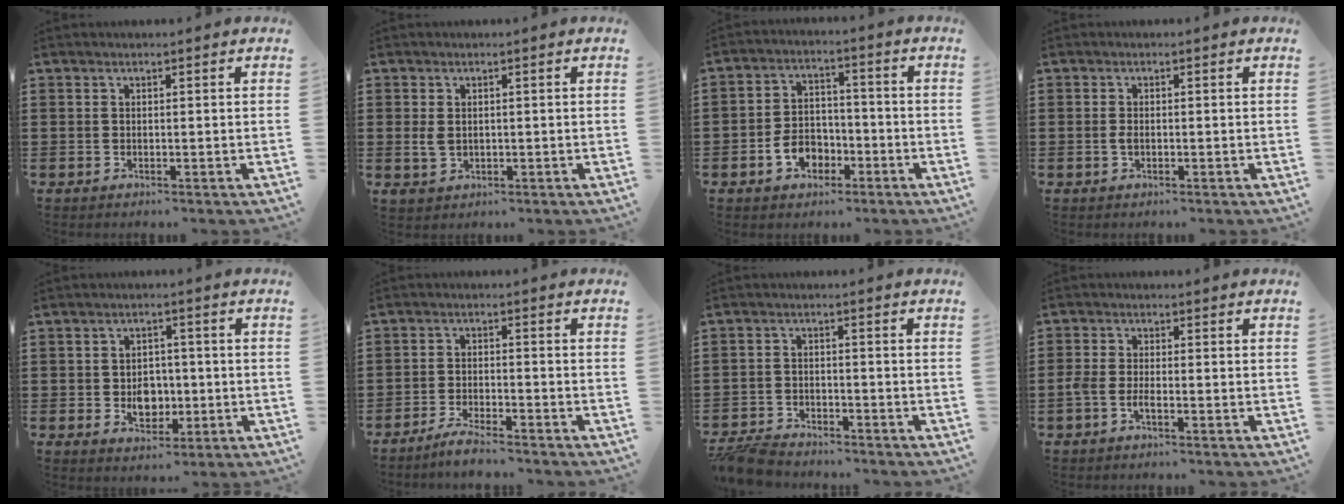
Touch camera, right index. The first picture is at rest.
{"total": 2.0, "force": [0.1, 1.4, 1.4], "torque": [-0.029, 0.003, 0.002]}
{"total": 5.4, "force": [-2.5, 3.8, 2.8], "torque": [-0.060, 0.005, -0.047]}
{"total": 1.2, "force": [-0.2, 0.5, 1.0], "torque": [-0.029, -0.005, -0.006]}
{"total": 4.6, "force": [-0.8, 3.5, 3.0], "torque": [-0.046, -0.003, -0.018]}
{"total": 3.4, "force": [-3.3, -0.1, 1.0], "torque": [-0.021, 0.002, -0.064]}
{"total": 4.9, "force": [-4.7, 0.9, 0.9], "torque": [-0.042, -0.003, -0.101]}
{"total": 2.3, "force": [-1.1, 0.5, 1.9], "torque": [-0.050, -0.006, -0.024]}